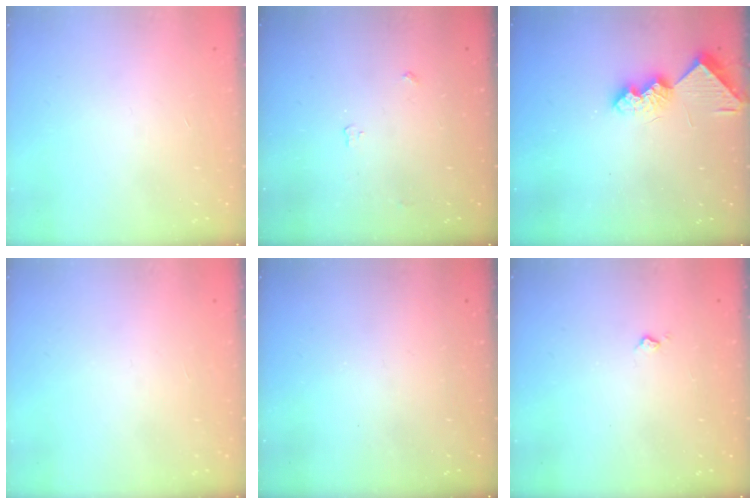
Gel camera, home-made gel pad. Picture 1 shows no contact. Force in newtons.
{"total": 3.0, "press": 2.9, "slide": 0.5}
{"total": 8.9, "press": 8.9, "slide": 0.4}
{"total": 0.0}
{"total": 0.0}
{"total": 3.3, "press": 3.3, "slide": 0.6}